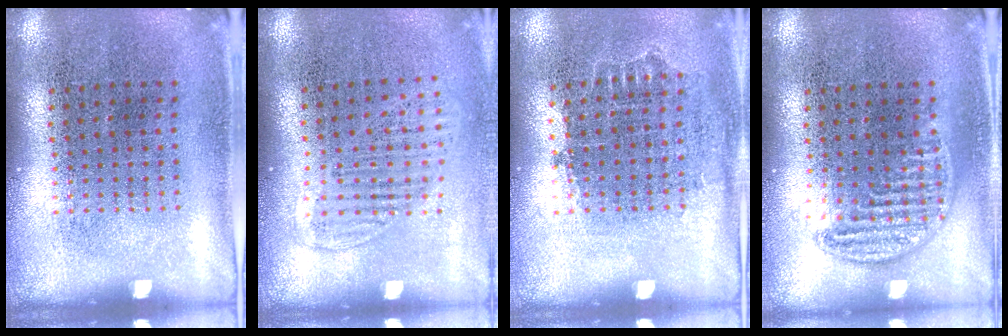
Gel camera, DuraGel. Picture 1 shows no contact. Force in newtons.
{"total": 1.3, "press": 1.1, "slide": 0.7}
{"total": 0.8, "press": 0.7, "slide": 0.3}
{"total": 0.8, "press": 0.8, "slide": 0.1}